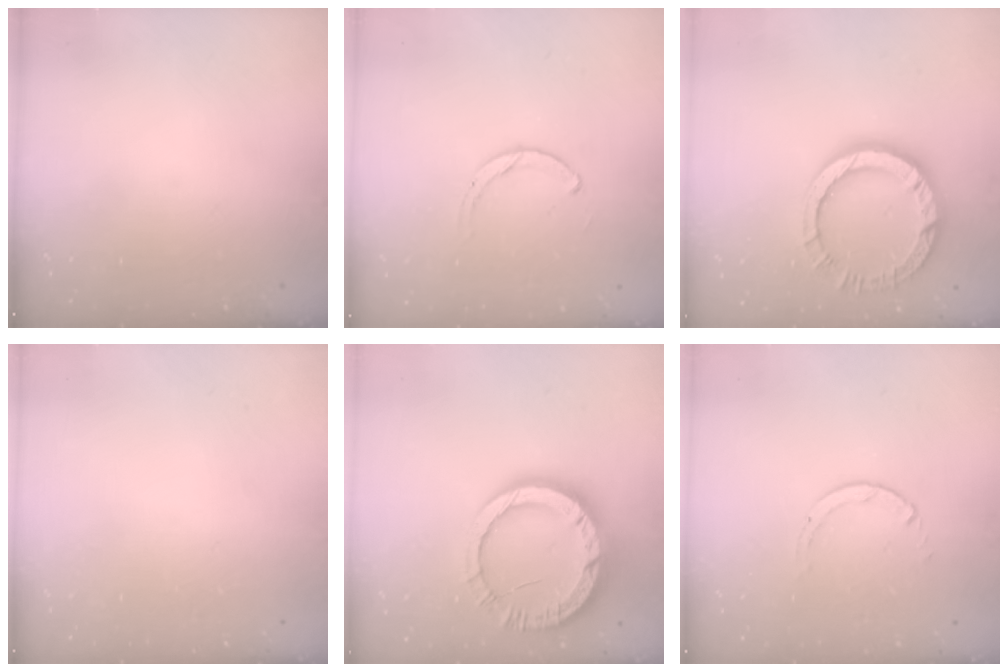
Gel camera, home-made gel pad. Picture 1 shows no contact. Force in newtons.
{"total": 1.8, "press": 1.8, "slide": 0.2}
{"total": 13.2, "press": 13.1, "slide": 1.6}
{"total": 2.6, "press": 2.6, "slide": 0.2}
{"total": 15.6, "press": 15.5, "slide": 1.6}
{"total": 0.9, "press": 0.9, "slide": 0.1}